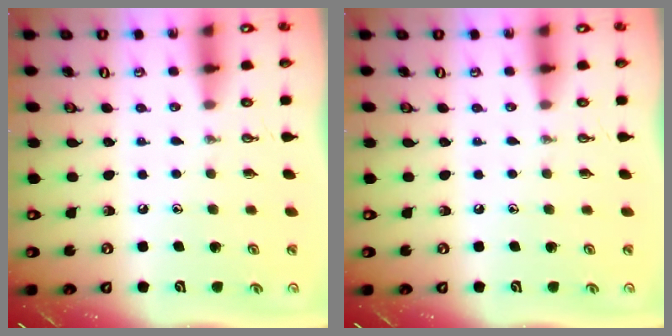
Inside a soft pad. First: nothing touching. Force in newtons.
{"total": 0.0}